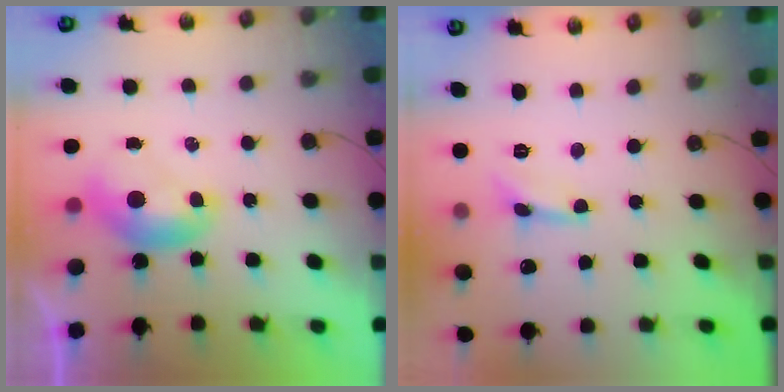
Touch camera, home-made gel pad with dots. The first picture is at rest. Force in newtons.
{"total": 0.0}